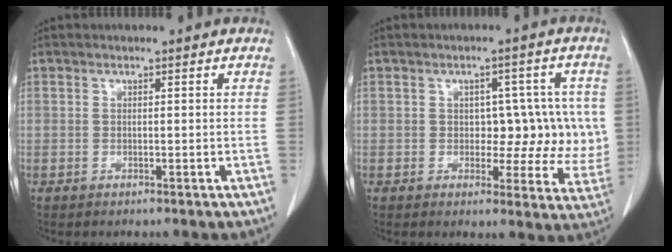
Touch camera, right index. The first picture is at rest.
{"total": 8.5, "force": [0.5, 5.1, 6.8], "torque": [-0.059, 0.019, 0.011]}